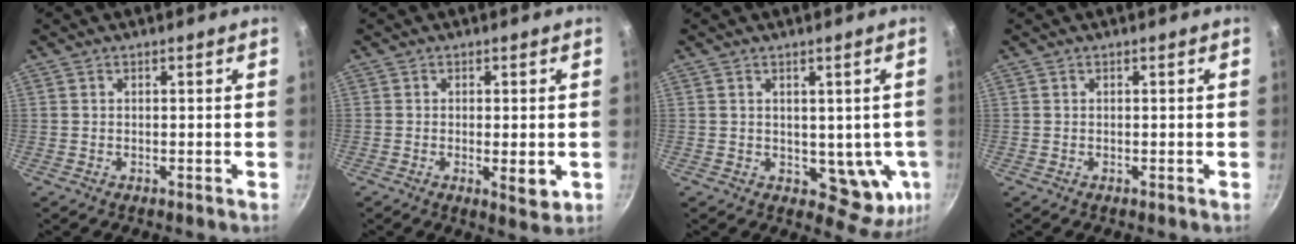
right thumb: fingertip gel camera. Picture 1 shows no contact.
{"total": 4.4, "force": [-0.8, 1.4, 4.1], "torque": [-0.061, -0.010, -0.008]}
{"total": 8.6, "force": [0.1, 5.6, 6.6], "torque": [-0.046, -0.011, 0.012]}
{"total": 0.0}